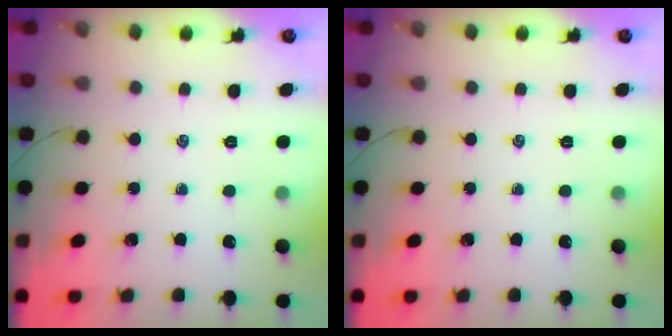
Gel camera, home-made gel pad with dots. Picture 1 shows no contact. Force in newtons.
{"total": 0.0}